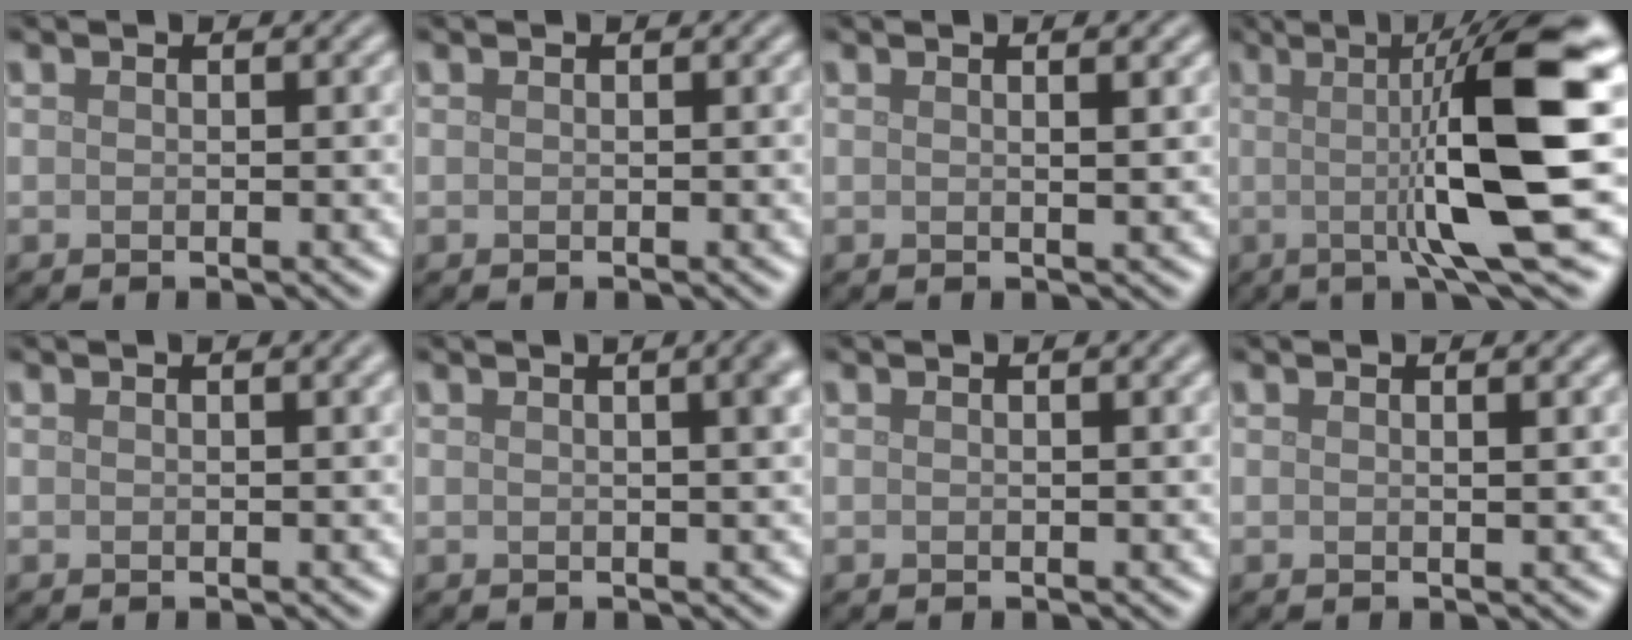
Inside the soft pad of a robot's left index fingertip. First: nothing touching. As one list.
[{"total": 0.0}, {"total": 1.4, "force": [0.5, 0.5, 1.2], "torque": [-0.010, 0.001, 0.002]}, {"total": 12.1, "force": [0.6, 2.2, 11.9], "torque": [-0.156, 0.003, 0.005]}, {"total": 1.3, "force": [0.6, 0.4, 1.1], "torque": [-0.010, 0.004, 0.008]}, {"total": 5.8, "force": [1.8, 2.7, 4.8], "torque": [-0.017, 0.036, -0.009]}, {"total": 0.8, "force": [0.4, 0.2, 0.6], "torque": [-0.007, 0.004, 0.006]}, {"total": 1.0, "force": [0.4, 0.4, 0.9], "torque": [-0.005, 0.002, 0.003]}]